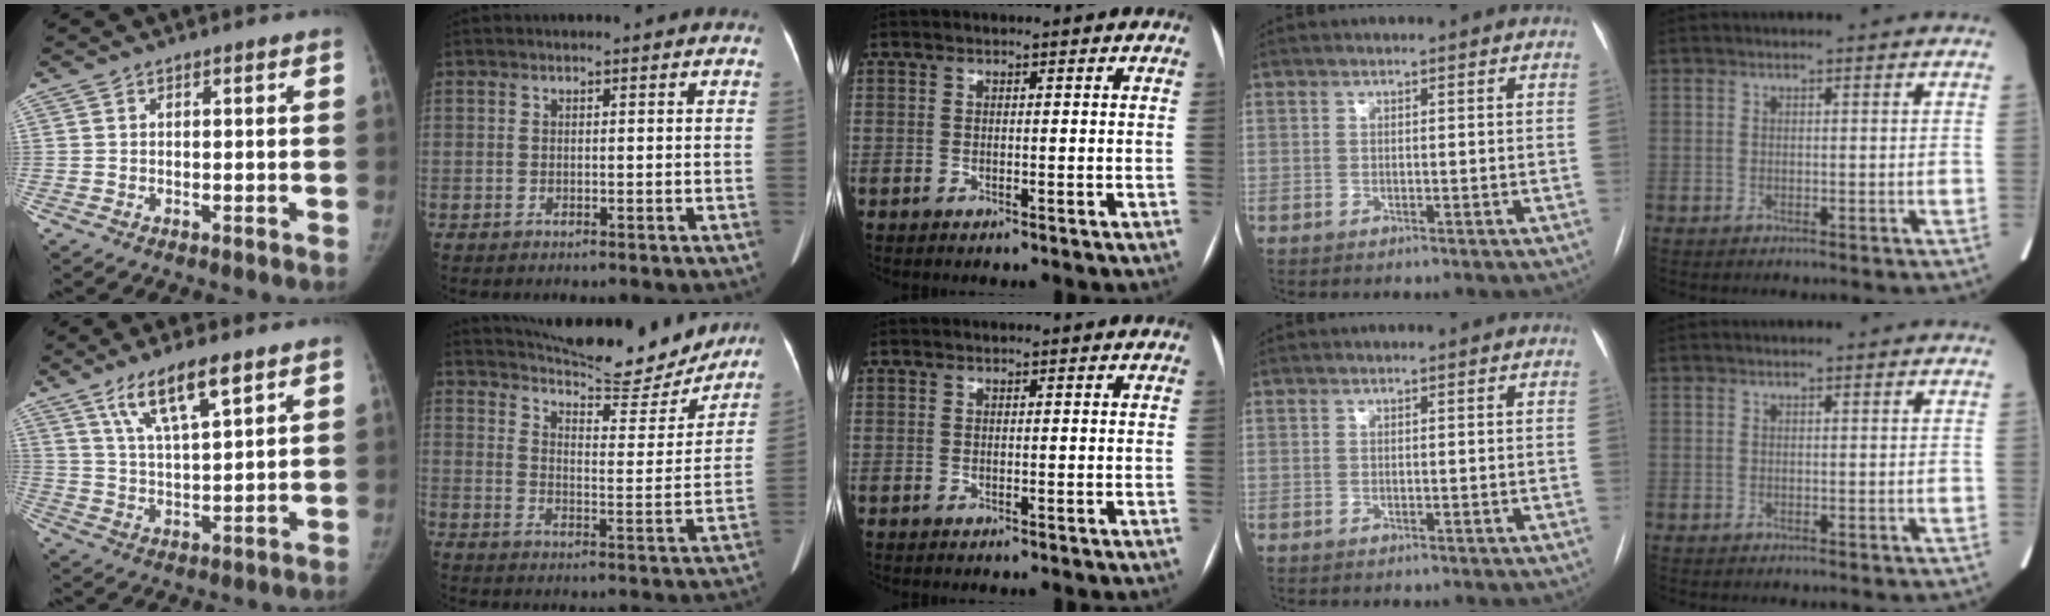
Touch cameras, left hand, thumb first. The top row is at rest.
{"thumb": {"total": 10.4, "force": [6.4, 2.4, 7.8], "torque": [-0.133, -0.027, 0.123]}, "index": {"total": 18.6, "force": [17.5, 2.9, 5.7], "torque": [-0.087, -0.033, 0.232]}}